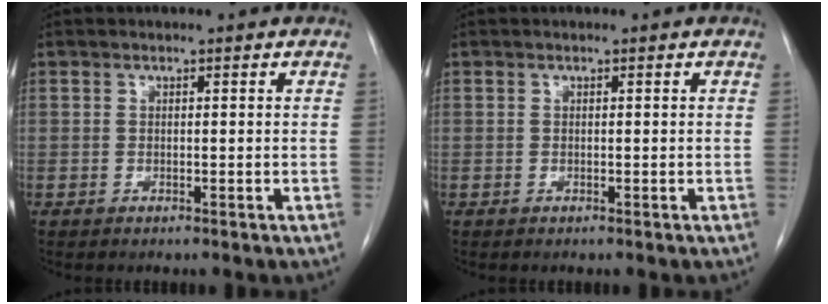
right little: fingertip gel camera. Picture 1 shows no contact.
{"total": 0.0}